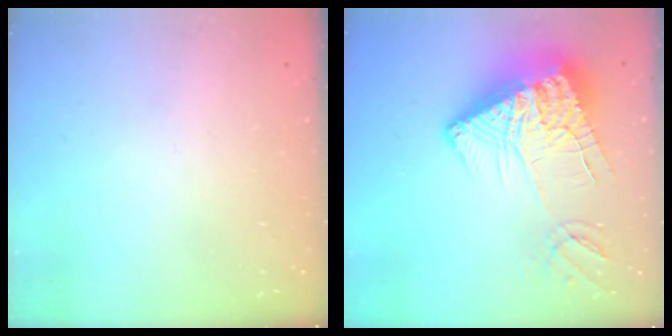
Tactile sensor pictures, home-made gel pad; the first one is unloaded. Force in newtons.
{"total": 19.7, "press": 19.5, "slide": 2.6}